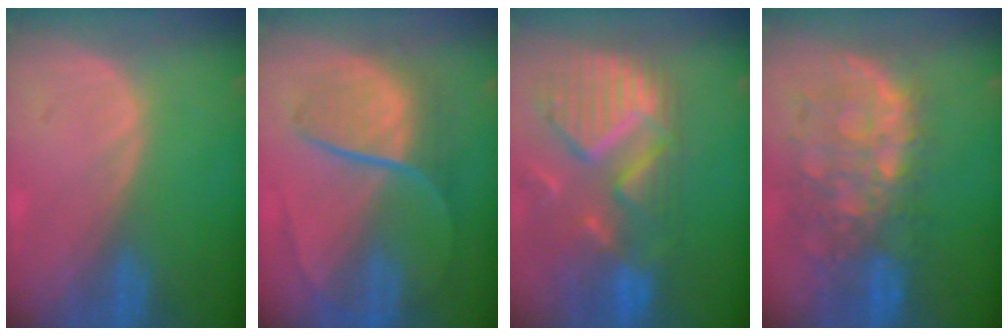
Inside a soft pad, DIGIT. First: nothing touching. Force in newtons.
{"total": 9.0, "press": 7.5, "slide": 5.0}
{"total": 12.9, "press": 10.9, "slide": 6.9}
{"total": 11.1, "press": 9.7, "slide": 5.4}